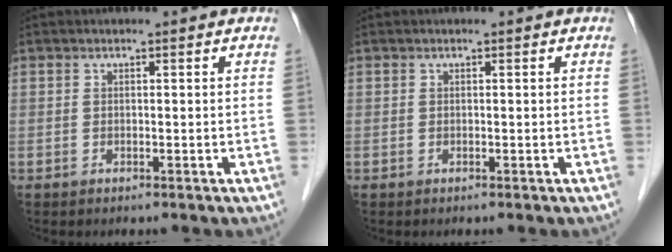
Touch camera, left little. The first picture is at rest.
{"total": 0.0}